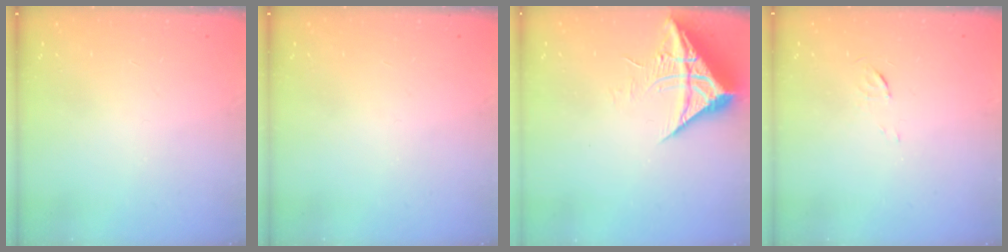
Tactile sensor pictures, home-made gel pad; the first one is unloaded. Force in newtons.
{"total": 0.0}
{"total": 10.3, "press": 10.3, "slide": 1.1}
{"total": 3.6, "press": 3.6, "slide": 0.3}